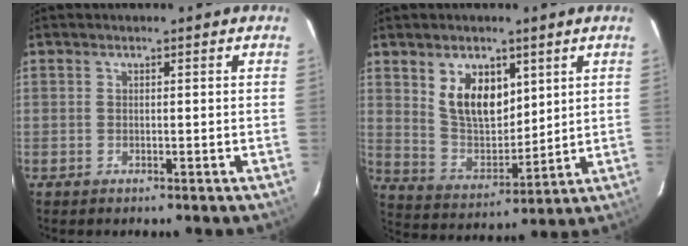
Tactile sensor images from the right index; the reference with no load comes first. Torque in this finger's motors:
{"motor_torque": [0.32, 0.36, 0.17, 0.07]}